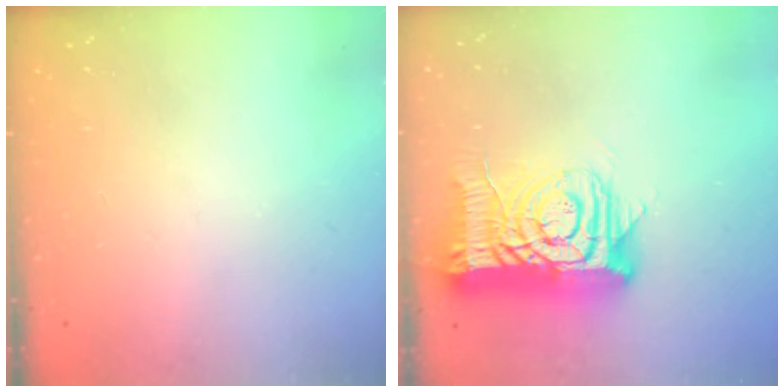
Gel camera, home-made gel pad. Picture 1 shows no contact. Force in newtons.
{"total": 16.0, "press": 15.9, "slide": 1.6}